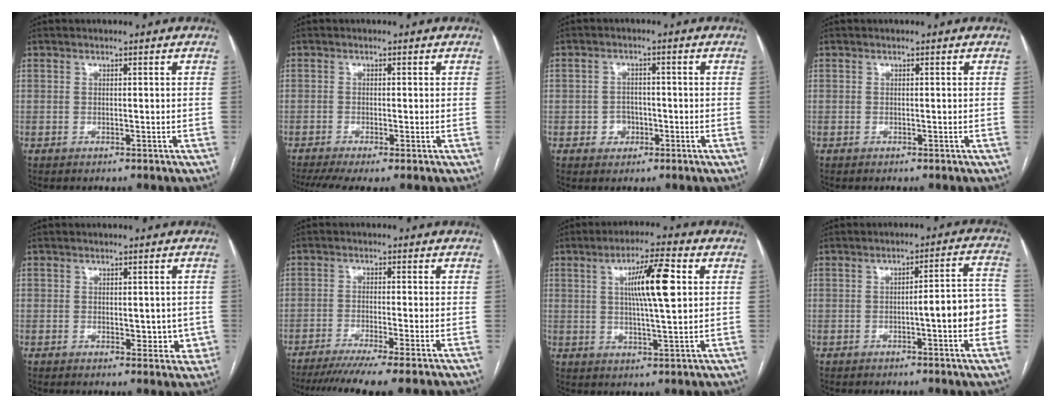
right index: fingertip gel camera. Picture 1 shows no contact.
{"total": 5.0, "force": [-3.3, 0.8, 3.7], "torque": [-0.062, -0.009, -0.058]}
{"total": 3.0, "force": [-1.0, 2.7, 0.9], "torque": [-0.006, 0.009, -0.012]}
{"total": 0.0}
{"total": 4.0, "force": [-0.3, 2.5, 3.1], "torque": [-0.027, 0.005, 0.003]}
{"total": 9.7, "force": [-7.8, -1.2, 5.6], "torque": [-0.071, -0.024, -0.120]}
{"total": 9.6, "force": [2.3, 0.8, 9.3], "torque": [-0.158, 0.007, 0.038]}
{"total": 9.2, "force": [-2.0, 1.4, 8.8], "torque": [-0.100, 0.028, -0.027]}